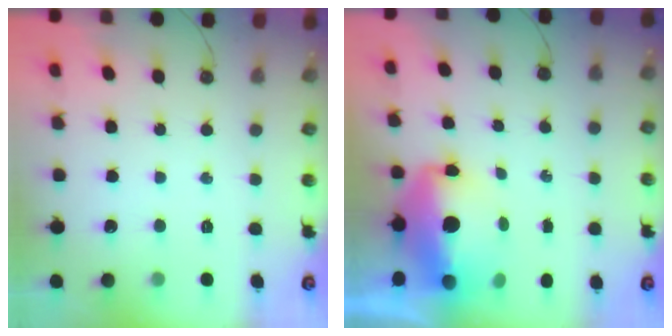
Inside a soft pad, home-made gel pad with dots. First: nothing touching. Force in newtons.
{"total": 12.9, "press": 12.8, "slide": 1.5}